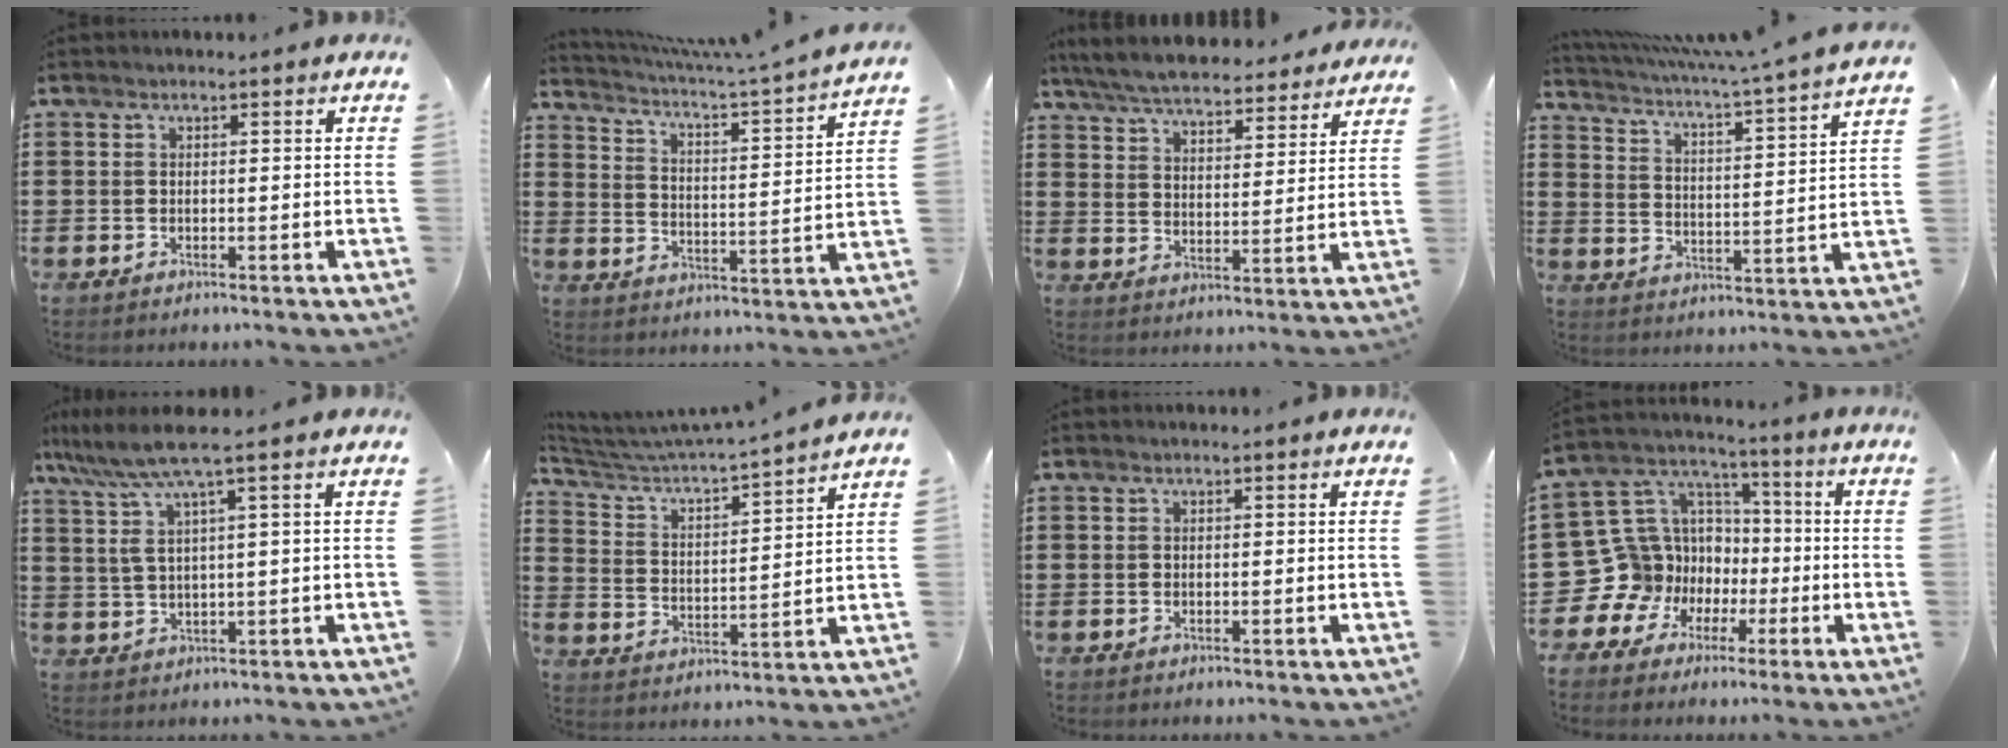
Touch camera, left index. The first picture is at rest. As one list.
[{"total": 3.9, "force": [3.3, -0.4, 2.0], "torque": [-0.057, -0.039, 0.044]}, {"total": 6.4, "force": [6.2, 0.4, 1.5], "torque": [-0.058, -0.037, 0.109]}, {"total": 4.7, "force": [4.2, -0.8, 2.0], "torque": [-0.061, -0.041, 0.060]}, {"total": 6.5, "force": [3.3, 0.0, 5.5], "torque": [-0.132, -0.017, 0.050]}, {"total": 3.6, "force": [3.4, 0.0, 1.1], "torque": [-0.048, -0.034, 0.047]}, {"total": 0.0}, {"total": 13.2, "force": [-3.3, 12.6, 2.4], "torque": [-0.124, -0.008, -0.033]}]